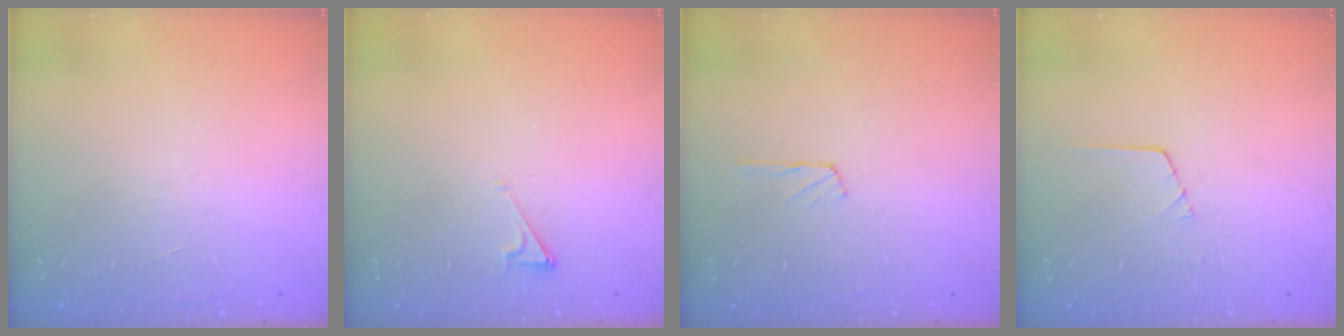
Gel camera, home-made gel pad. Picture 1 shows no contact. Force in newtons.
{"total": 2.5, "press": 2.5, "slide": 0.3}
{"total": 3.2, "press": 3.2, "slide": 0.2}
{"total": 1.3, "press": 1.3, "slide": 0.2}